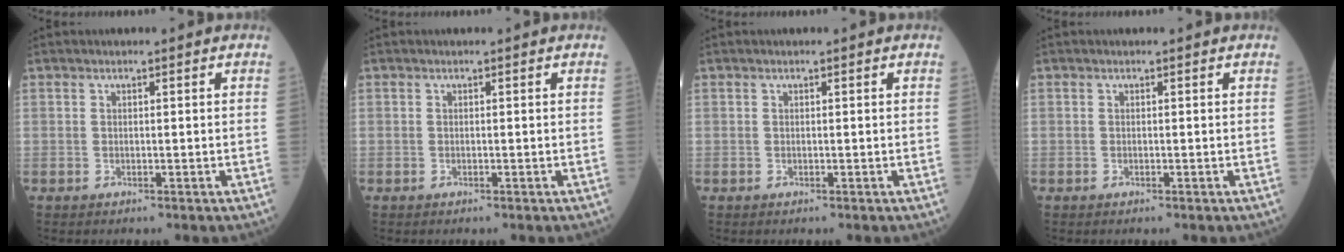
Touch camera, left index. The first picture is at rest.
{"total": 0.0}
{"total": 0.0}
{"total": 0.0}